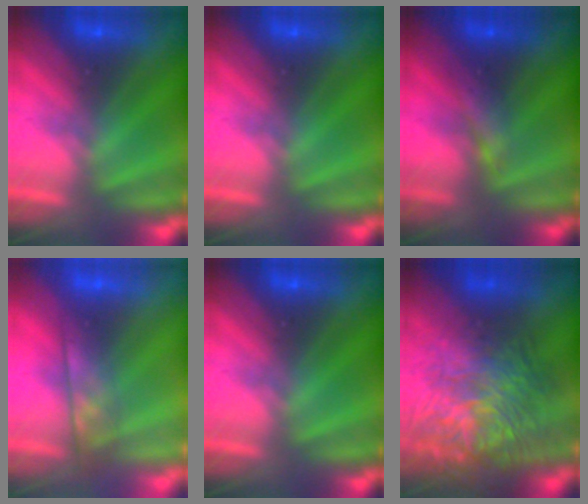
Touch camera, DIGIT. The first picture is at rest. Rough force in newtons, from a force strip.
{"total": 0.0}
{"total": 2.3}
{"total": 3.8}
{"total": 0.0}
{"total": 7.9}